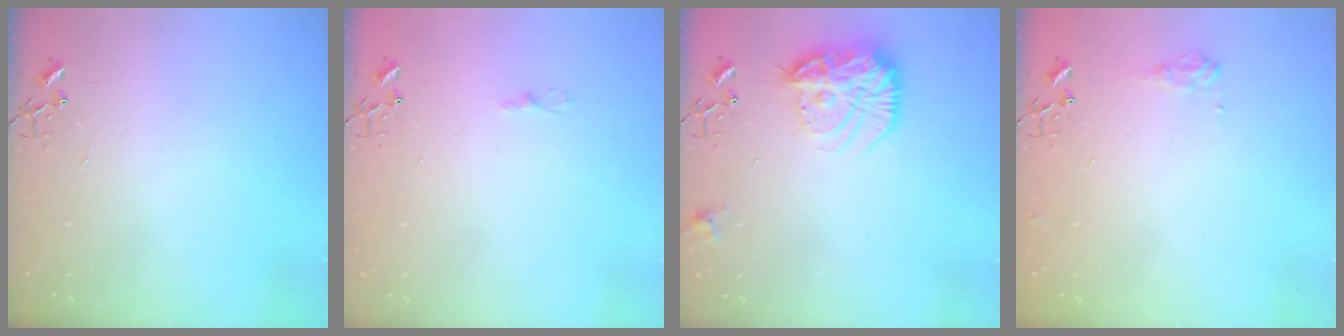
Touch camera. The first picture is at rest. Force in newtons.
{"total": 2.4, "press": 2.4, "slide": 0.3}
{"total": 18.8, "press": 18.7, "slide": 1.2}
{"total": 7.7, "press": 7.6, "slide": 1.0}